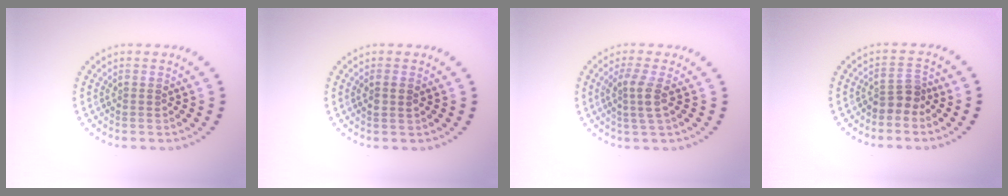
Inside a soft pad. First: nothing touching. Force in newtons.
{"total": 1.1, "press": 1.0, "slide": 0.4}
{"total": 2.2, "press": 1.8, "slide": 1.3}
{"total": 2.2, "press": 1.7, "slide": 1.4}